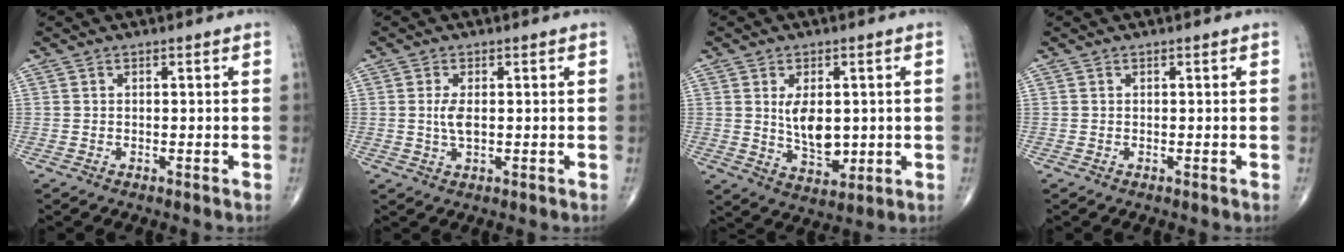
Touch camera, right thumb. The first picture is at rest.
{"total": 3.1, "force": [0.2, 1.3, 2.8], "torque": [-0.059, -0.004, 0.004]}
{"total": 9.0, "force": [0.7, 5.3, 7.2], "torque": [-0.099, -0.016, 0.027]}
{"total": 0.0}